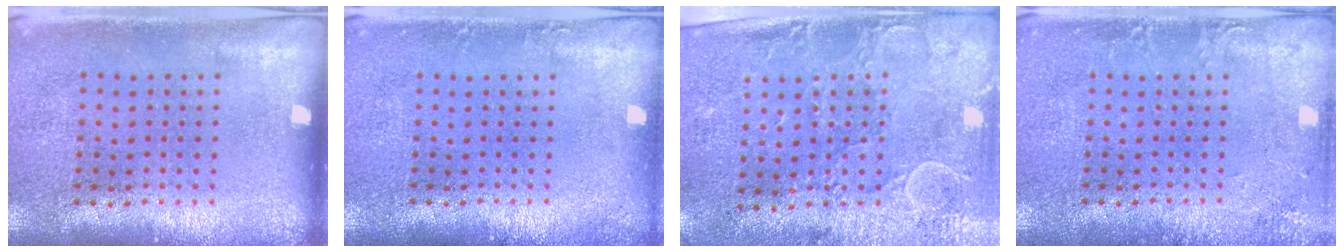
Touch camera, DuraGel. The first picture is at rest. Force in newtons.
{"total": 0.7, "press": 0.7, "slide": 0.1}
{"total": 3.0, "press": 2.5, "slide": 1.6}
{"total": 1.9, "press": 1.9, "slide": 0.2}